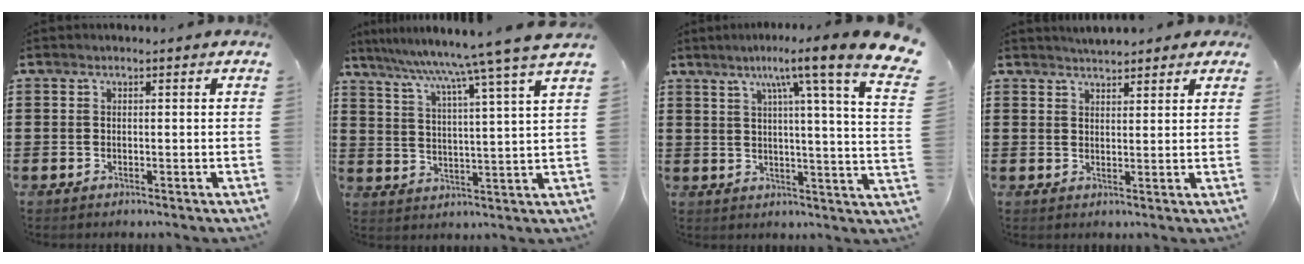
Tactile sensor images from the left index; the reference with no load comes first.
{"total": 7.9, "force": [6.6, -1.7, 3.9], "torque": [-0.094, -0.046, 0.101]}
{"total": 9.9, "force": [6.7, -1.3, 7.2], "torque": [-0.137, -0.051, 0.087]}
{"total": 2.5, "force": [2.5, 0.3, 0.2], "torque": [-0.010, -0.002, 0.046]}